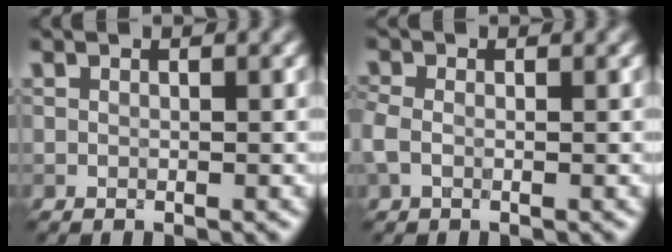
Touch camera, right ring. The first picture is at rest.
{"total": 1.9, "force": [-0.4, 1.3, 1.3], "torque": [-0.037, 0.000, -0.015]}